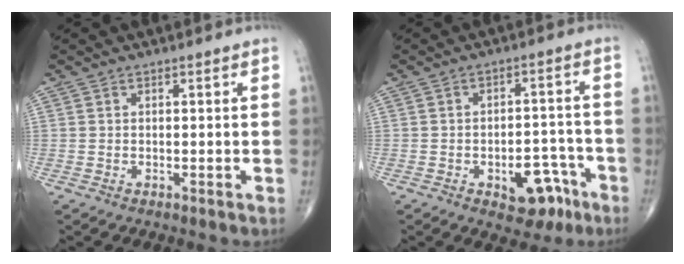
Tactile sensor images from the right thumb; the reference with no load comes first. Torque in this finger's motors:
{"motor_torque": [2.36, 1.36, 0.39, -0.64, 0.07]}